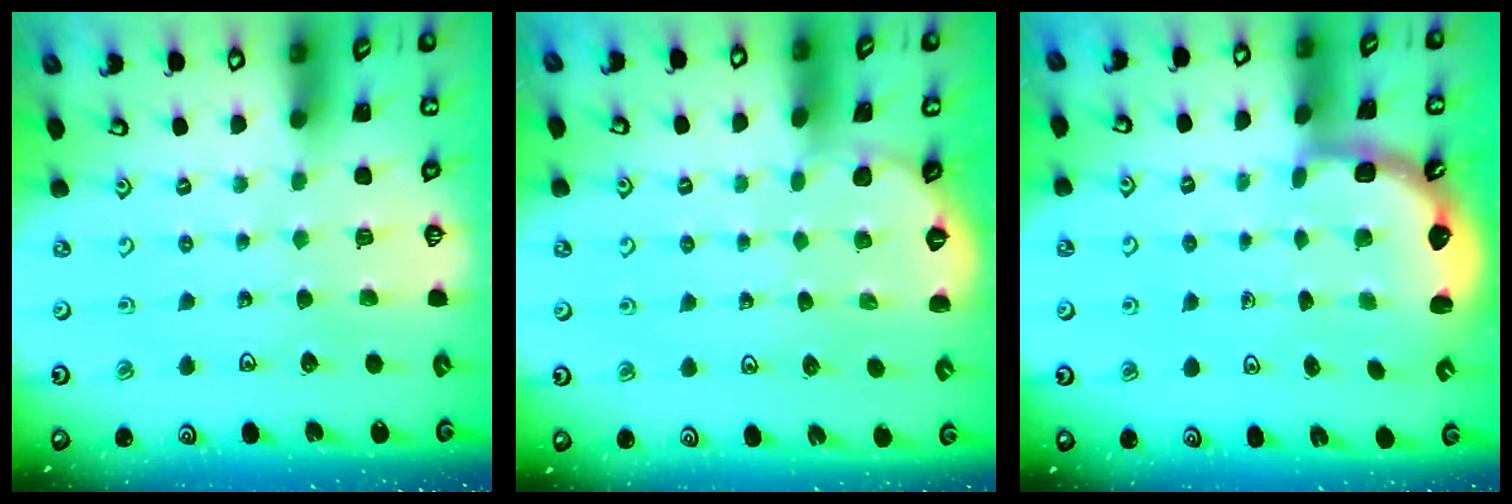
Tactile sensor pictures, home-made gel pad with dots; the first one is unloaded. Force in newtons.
{"total": 0.0}
{"total": 2.5, "press": 2.1, "slide": 1.3}